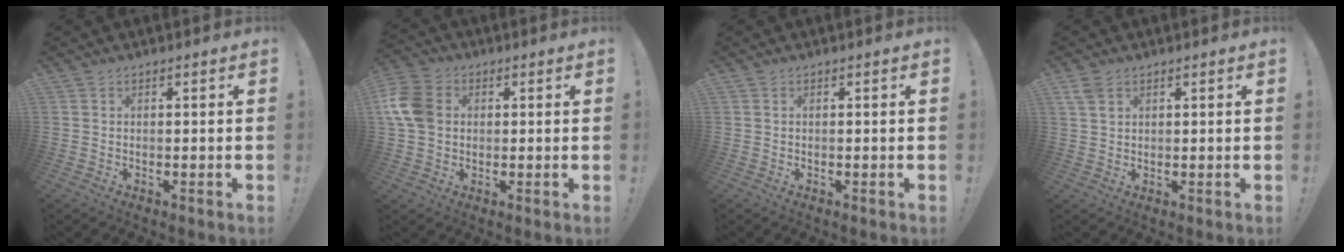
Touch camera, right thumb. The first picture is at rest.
{"total": 11.1, "force": [1.5, 8.6, 6.9], "torque": [-0.136, 0.009, 0.031]}
{"total": 0.0}
{"total": 3.4, "force": [1.9, 2.0, 2.0], "torque": [-0.037, -0.003, 0.037]}